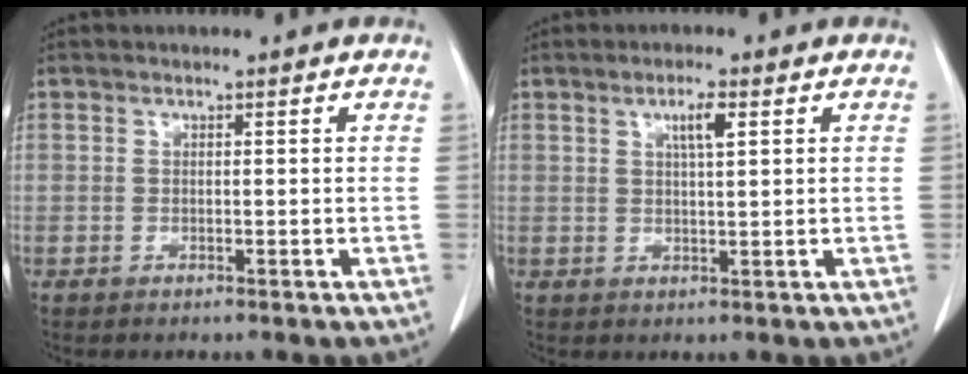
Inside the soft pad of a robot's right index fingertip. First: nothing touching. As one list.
[{"total": 3.1, "force": [1.3, 0.3, 2.8], "torque": [-0.048, 0.000, 0.022]}]